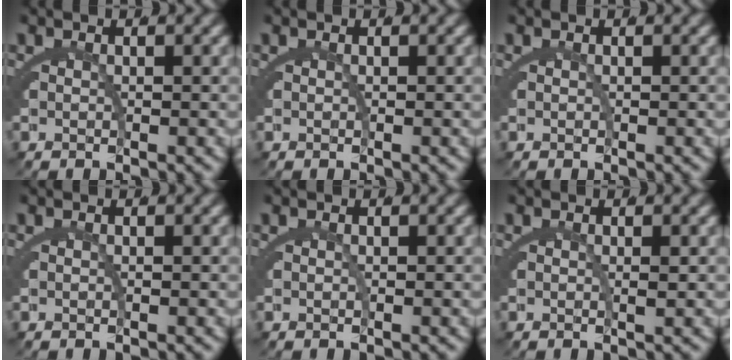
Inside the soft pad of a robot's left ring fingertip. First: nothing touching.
{"total": 0.0}
{"total": 0.0}
{"total": 0.0}
{"total": 0.0}
{"total": 0.7, "force": [0.1, -0.1, 0.6], "torque": [-0.012, -0.004, 0.003]}